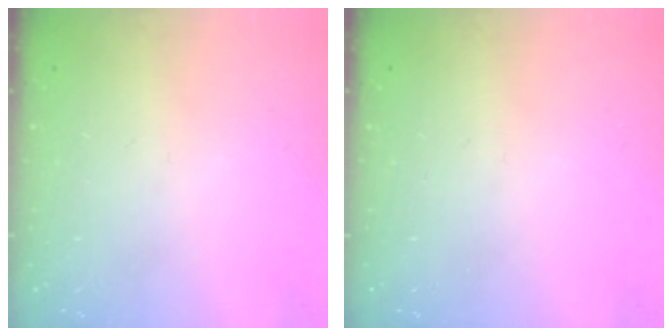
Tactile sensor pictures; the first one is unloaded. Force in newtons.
{"total": 0.0}